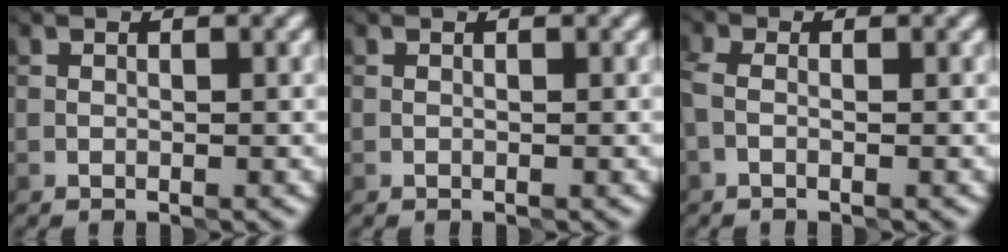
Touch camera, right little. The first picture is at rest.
{"total": 0.0}
{"total": 1.1, "force": [-0.6, 0.5, 0.8], "torque": [-0.028, 0.002, -0.012]}